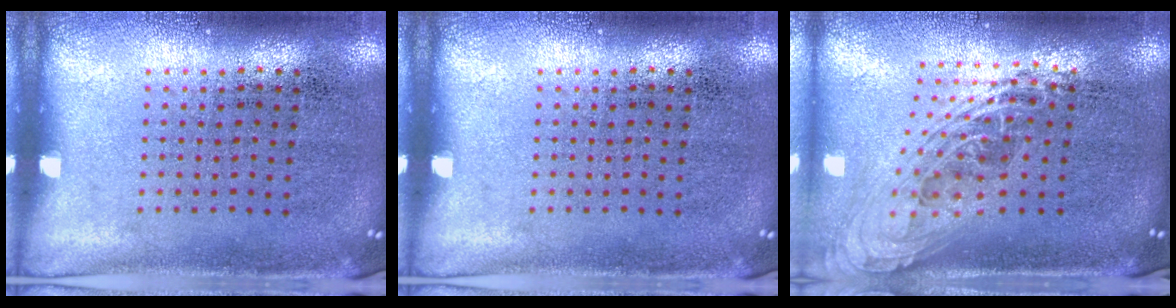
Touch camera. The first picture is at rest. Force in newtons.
{"total": 0.0}
{"total": 2.2, "press": 1.6, "slide": 1.4}